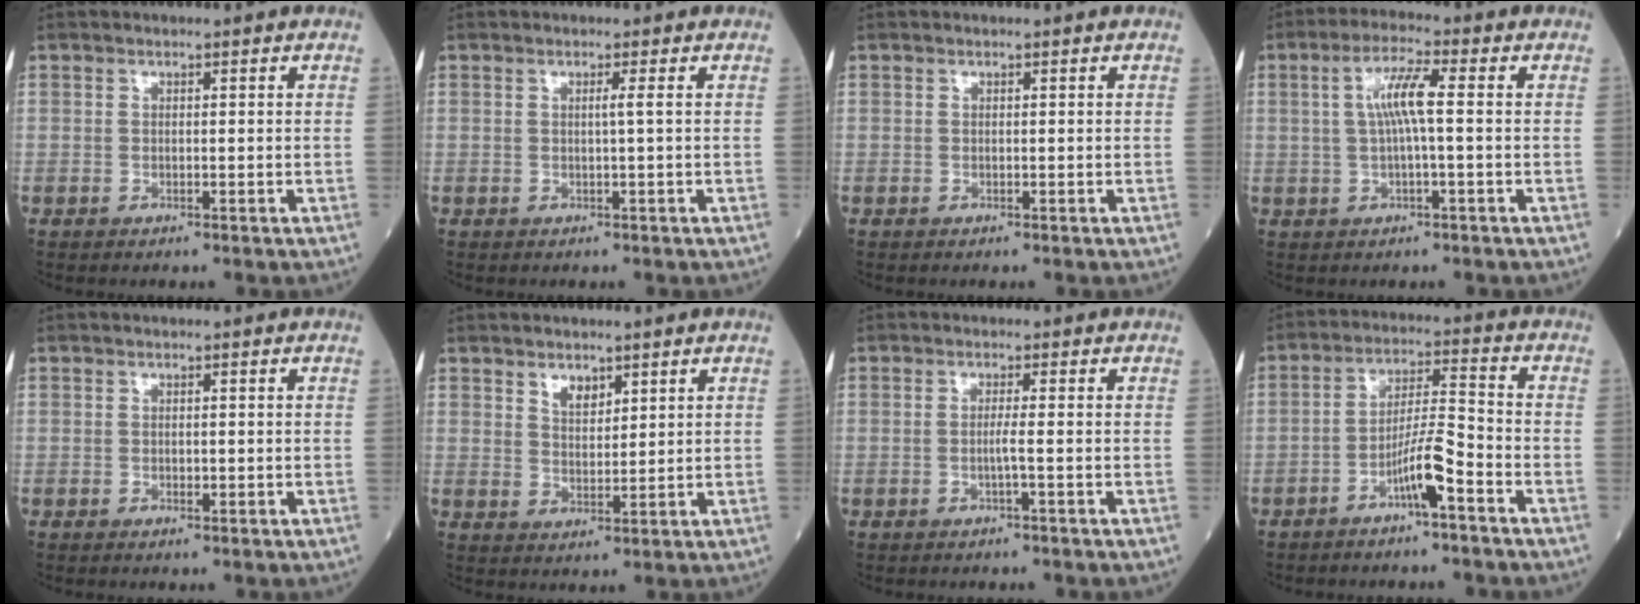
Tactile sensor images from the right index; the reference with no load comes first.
{"total": 0.9, "force": [0.1, -0.4, 0.8], "torque": [-0.012, -0.001, 0.002]}
{"total": 0.0}
{"total": 5.9, "force": [0.6, 0.4, 5.8], "torque": [-0.115, 0.012, 0.010]}
{"total": 0.8, "force": [-0.1, 0.2, 0.7], "torque": [-0.014, -0.002, 0.000]}
{"total": 3.1, "force": [2.1, 1.6, 1.7], "torque": [-0.031, -0.002, 0.043]}
{"total": 1.7, "force": [-0.4, -0.5, 1.5], "torque": [-0.030, -0.002, -0.011]}
{"total": 6.8, "force": [-3.7, 0.2, 5.7], "torque": [-0.109, 0.011, -0.066]}